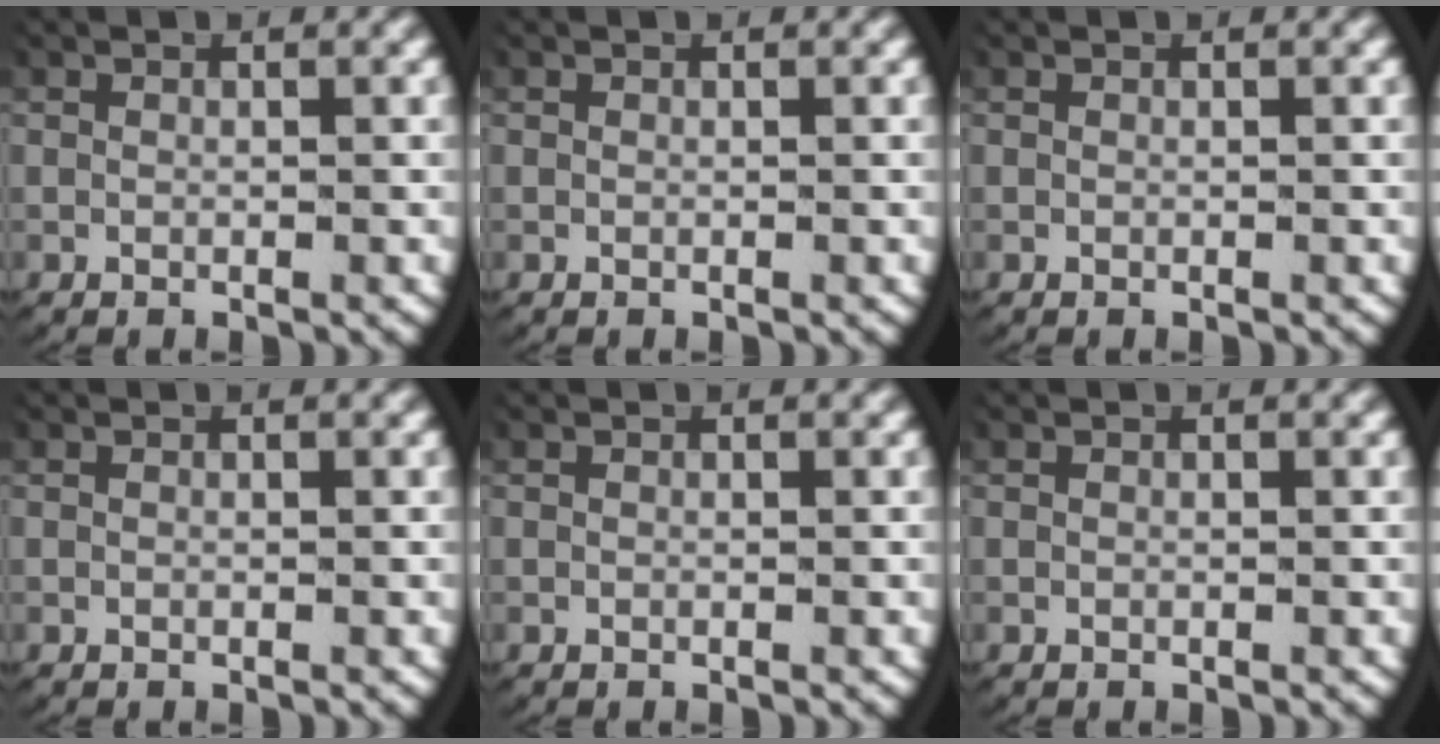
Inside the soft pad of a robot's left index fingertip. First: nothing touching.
{"total": 0.0}
{"total": 0.0}
{"total": 0.0}
{"total": 0.0}
{"total": 0.0}